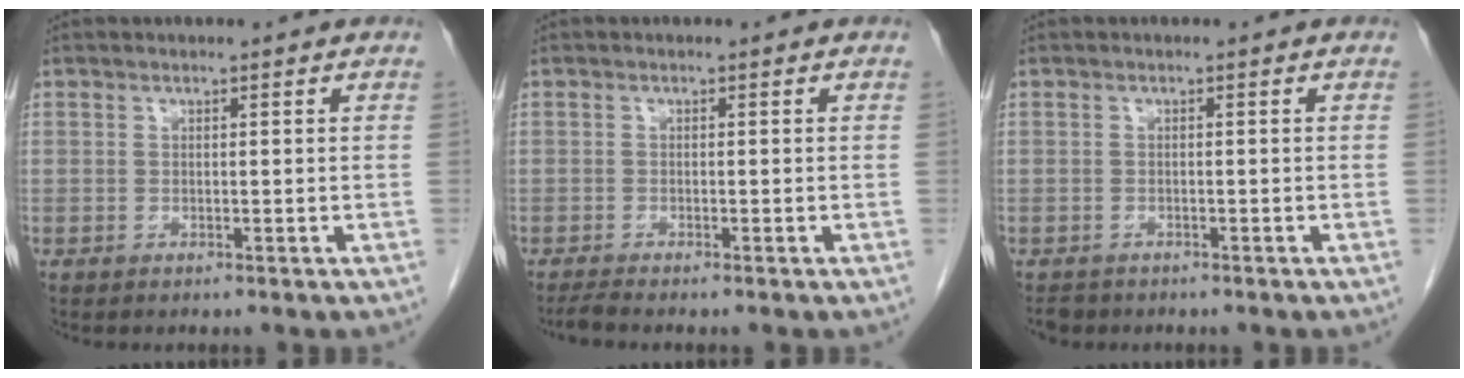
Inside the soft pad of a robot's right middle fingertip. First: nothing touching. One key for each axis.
{"total": 1.4, "fx": -1.2, "fy": -0.3, "fz": 0.6, "tx": -0.019, "ty": -0.005, "tz": -0.026}
{"total": 1.8, "fx": -1.5, "fy": 1.0, "fz": 0.2, "tx": -0.010, "ty": -0.001, "tz": -0.024}